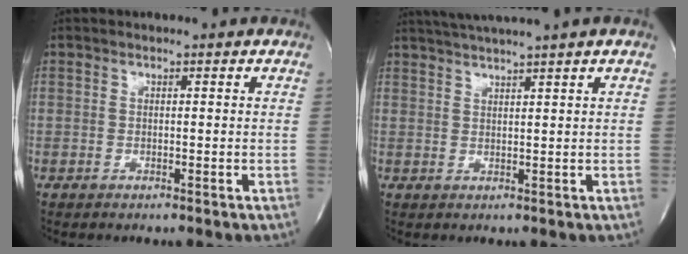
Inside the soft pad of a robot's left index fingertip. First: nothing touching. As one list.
[{"total": 6.4, "force": [5.1, -1.6, 3.5], "torque": [-0.054, 0.014, 0.076]}]